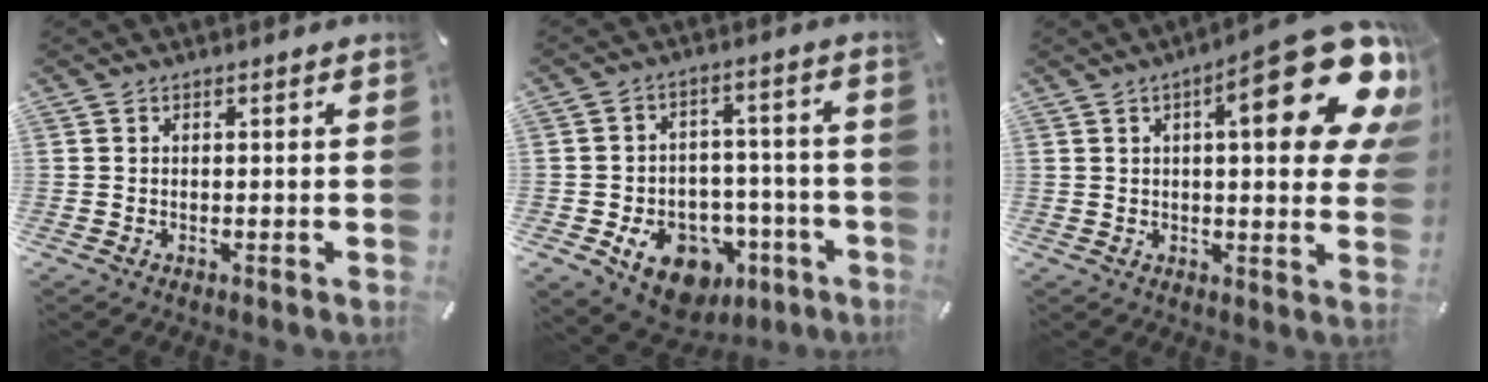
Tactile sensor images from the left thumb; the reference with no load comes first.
{"total": 12.7, "force": [-6.0, 9.3, 6.2], "torque": [-0.084, 0.042, -0.093]}
{"total": 22.2, "force": [9.4, 6.5, 19.0], "torque": [-0.253, -0.057, 0.136]}